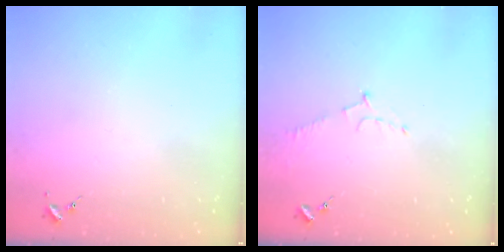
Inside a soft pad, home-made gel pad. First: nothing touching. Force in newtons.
{"total": 5.7, "press": 5.7, "slide": 0.6}